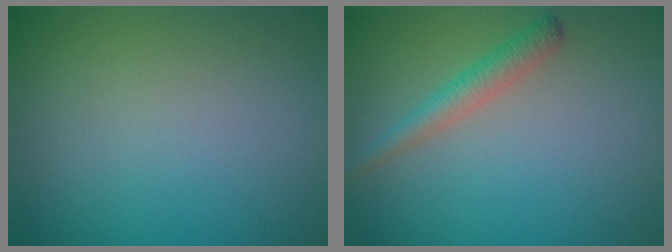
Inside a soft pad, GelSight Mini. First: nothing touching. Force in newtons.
{"total": 2.0, "press": 2.0, "slide": 0.1}